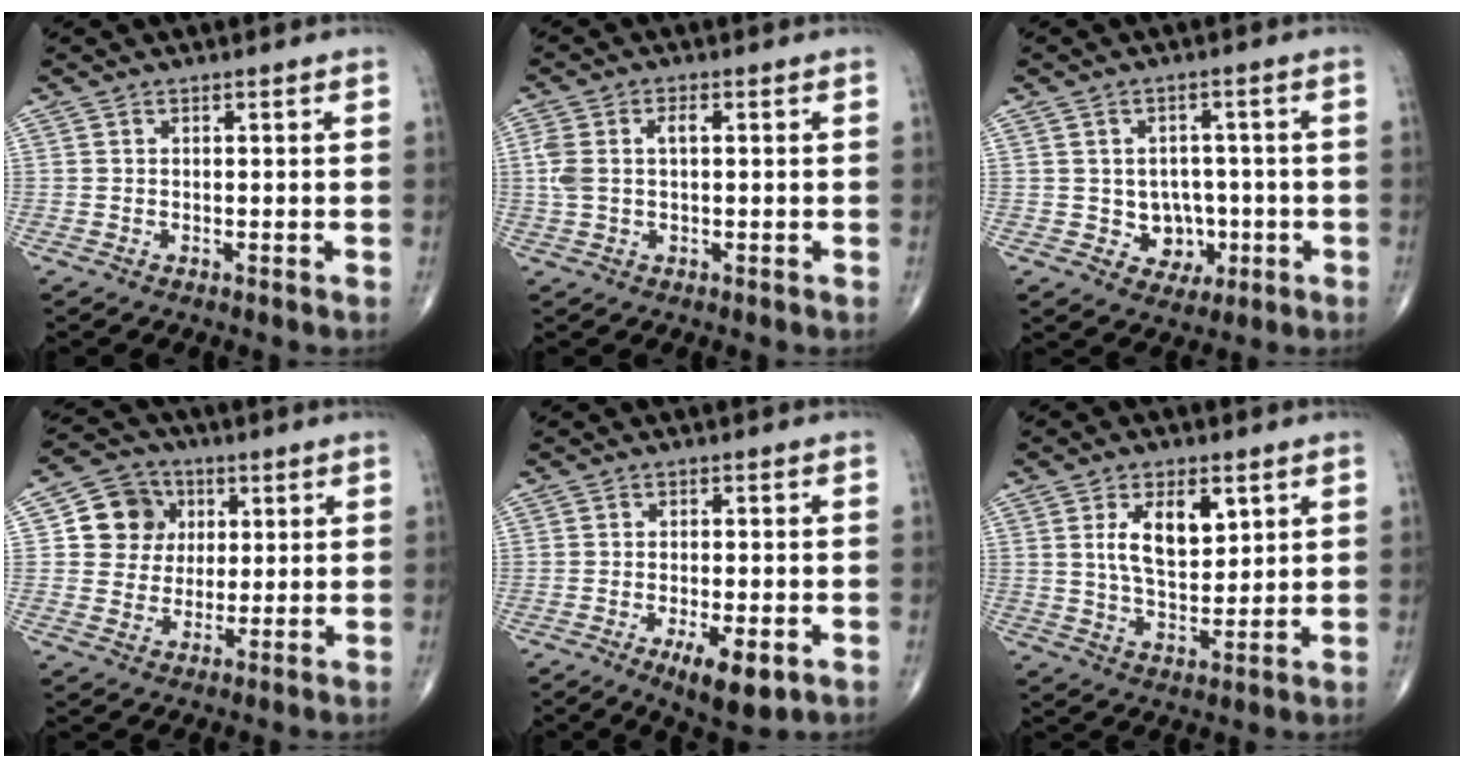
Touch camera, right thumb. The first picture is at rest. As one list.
[{"total": 5.3, "force": [0.7, 2.8, 4.4], "torque": [-0.117, 0.020, 0.015]}, {"total": 6.2, "force": [-1.1, 5.4, 2.7], "torque": [0.004, 0.013, -0.008]}, {"total": 9.3, "force": [2.2, 8.5, 3.0], "torque": [-0.012, 0.000, 0.033]}, {"total": 8.0, "force": [-3.3, 2.7, 6.7], "torque": [-0.101, -0.007, -0.046]}, {"total": 9.6, "force": [3.3, 4.9, 7.5], "torque": [-0.107, -0.017, 0.062]}]